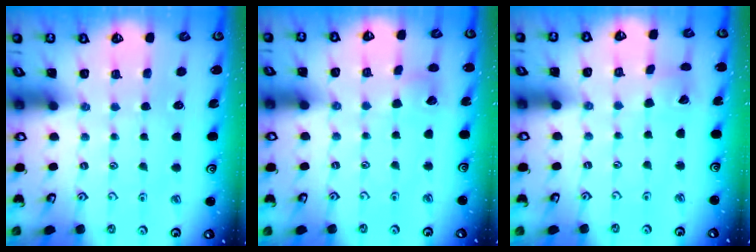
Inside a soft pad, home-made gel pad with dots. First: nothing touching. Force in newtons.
{"total": 3.5, "press": 3.5, "slide": 0.3}
{"total": 2.6, "press": 2.6, "slide": 0.3}